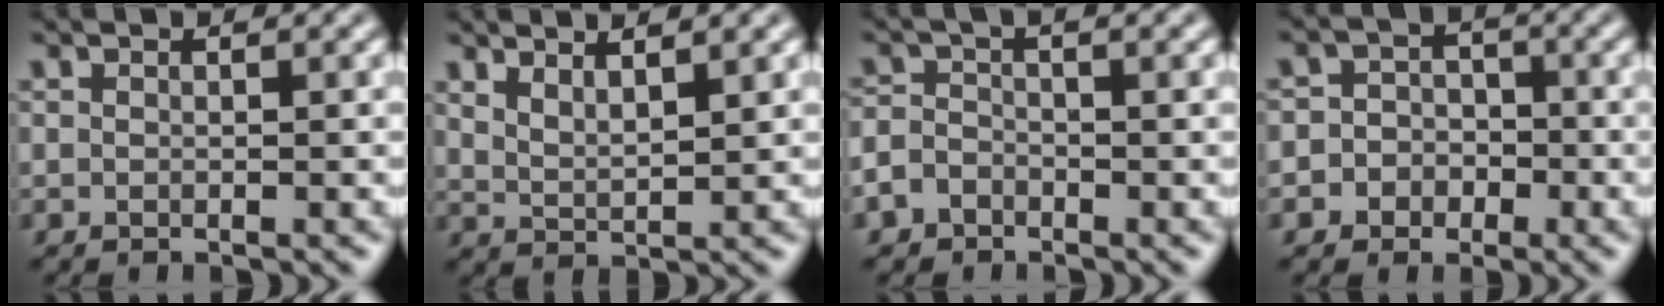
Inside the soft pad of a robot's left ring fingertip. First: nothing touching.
{"total": 2.7, "force": [2.3, 0.6, 1.3], "torque": [-0.021, 0.002, 0.042]}
{"total": 1.9, "force": [-1.2, 1.2, 0.8], "torque": [-0.019, 0.003, -0.030]}
{"total": 4.1, "force": [-1.3, 3.8, 0.7], "torque": [0.022, 0.011, -0.042]}